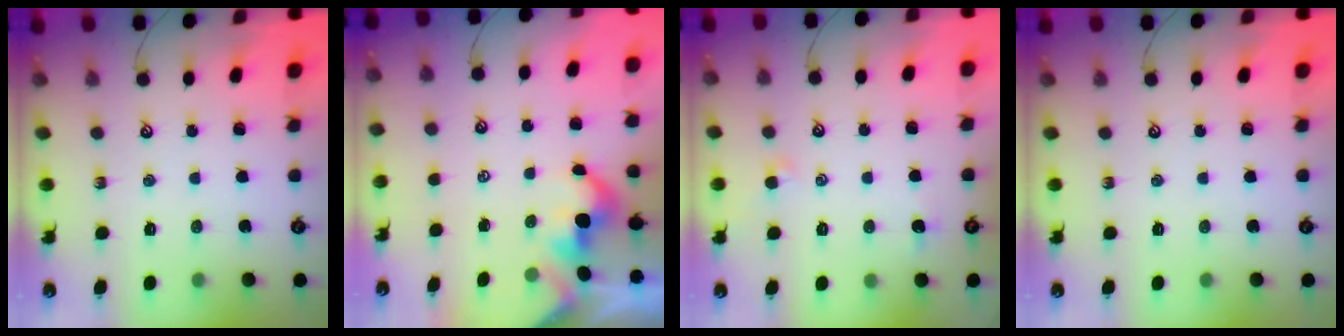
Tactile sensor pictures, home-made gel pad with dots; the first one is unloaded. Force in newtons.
{"total": 0.0}
{"total": 0.8, "press": 0.6, "slide": 0.5}
{"total": 0.0}